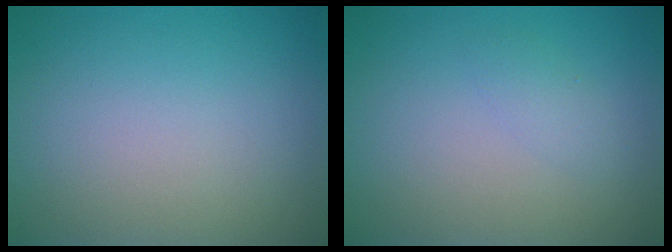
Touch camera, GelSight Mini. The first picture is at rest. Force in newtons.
{"total": 1.1, "press": 1.1, "slide": 0.0}